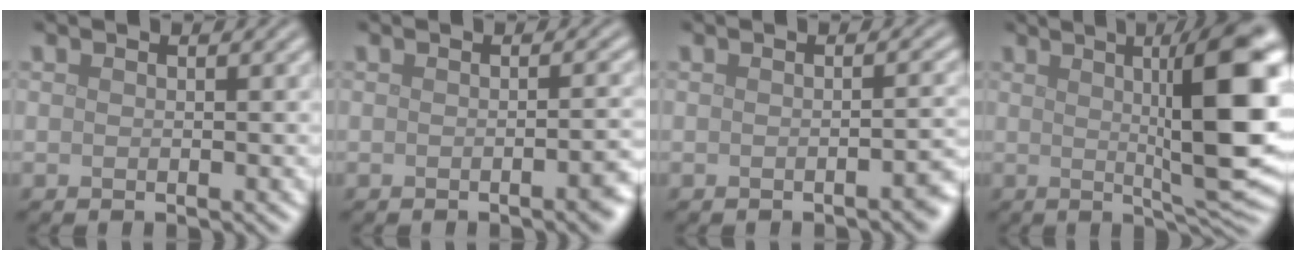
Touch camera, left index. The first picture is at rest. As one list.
[{"total": 2.3, "force": [-0.9, 0.5, 2.0], "torque": [-0.020, 0.000, -0.014]}, {"total": 1.7, "force": [-1.0, 0.4, 1.3], "torque": [-0.015, 0.002, -0.013]}, {"total": 11.6, "force": [1.7, 2.2, 11.3], "torque": [-0.134, 0.000, 0.029]}]